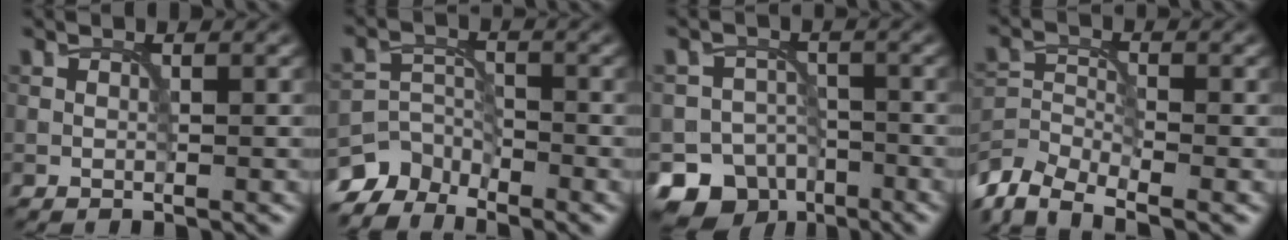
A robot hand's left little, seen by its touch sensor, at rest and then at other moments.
{"total": 4.4, "force": [-3.9, 1.8, 0.6], "torque": [-0.001, -0.006, -0.080]}
{"total": 8.6, "force": [-6.0, 5.9, 1.5], "torque": [-0.002, -0.013, -0.093]}
{"total": 5.6, "force": [-4.6, 1.8, 2.6], "torque": [-0.051, -0.010, -0.096]}